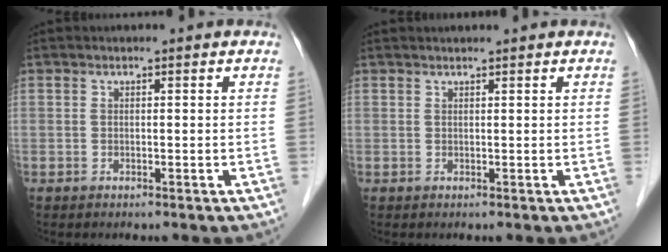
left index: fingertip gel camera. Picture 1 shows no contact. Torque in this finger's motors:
{"motor_torque": [0.66, -0.81, 0.05, -0.01]}